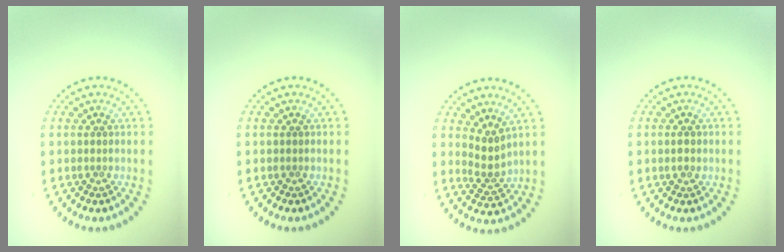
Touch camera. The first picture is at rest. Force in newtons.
{"total": 0.0}
{"total": 2.3, "press": 1.7, "slide": 1.5}
{"total": 1.1, "press": 1.1, "slide": 0.1}